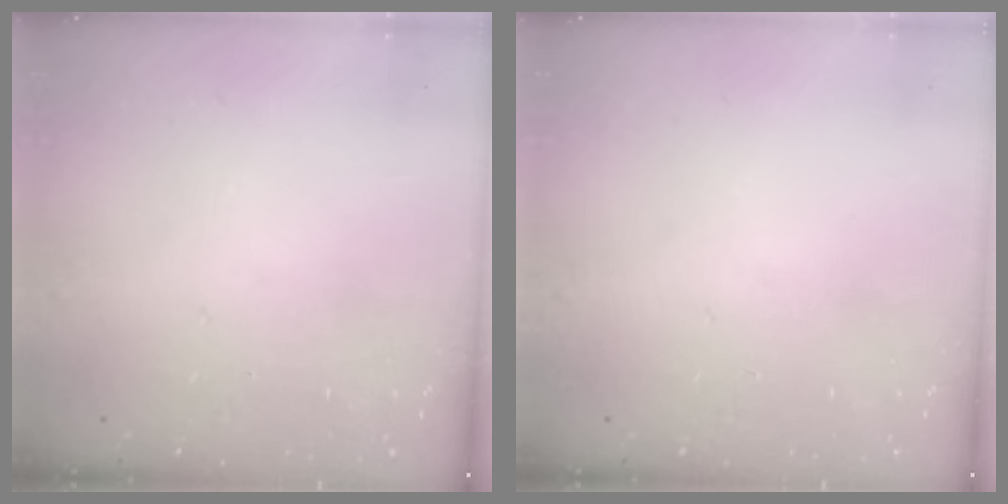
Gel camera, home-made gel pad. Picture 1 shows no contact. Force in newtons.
{"total": 0.0}